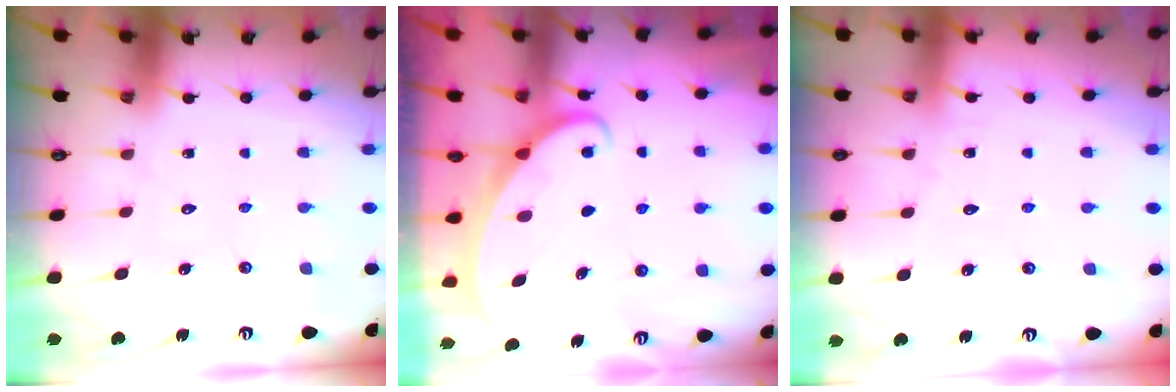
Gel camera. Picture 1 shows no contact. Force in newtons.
{"total": 2.1, "press": 2.1, "slide": 0.1}
{"total": 2.7, "press": 2.7, "slide": 0.2}